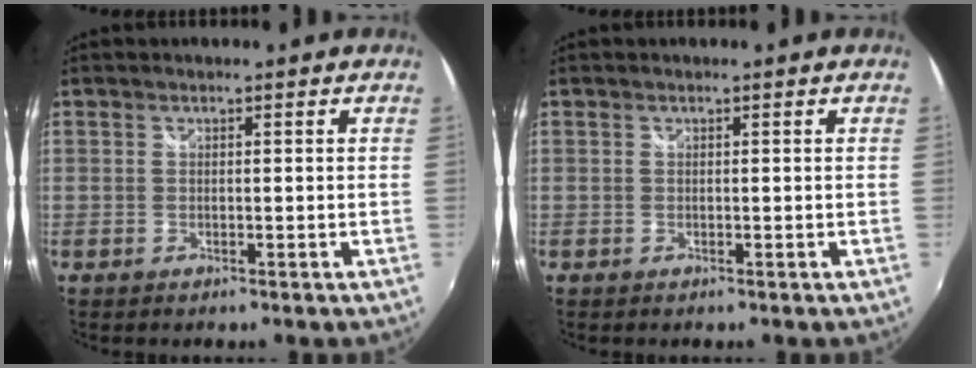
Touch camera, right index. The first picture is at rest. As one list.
[{"total": 0.0}]